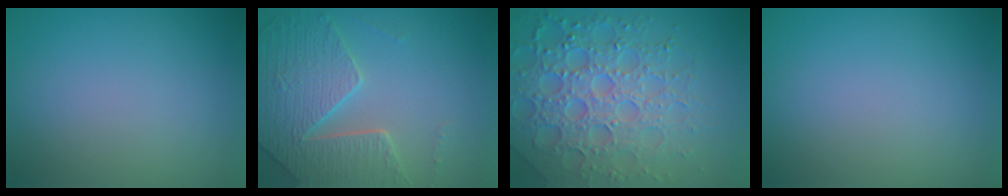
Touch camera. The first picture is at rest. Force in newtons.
{"total": 6.3, "press": 5.2, "slide": 3.6}
{"total": 7.3, "press": 7.2, "slide": 1.6}
{"total": 0.0}